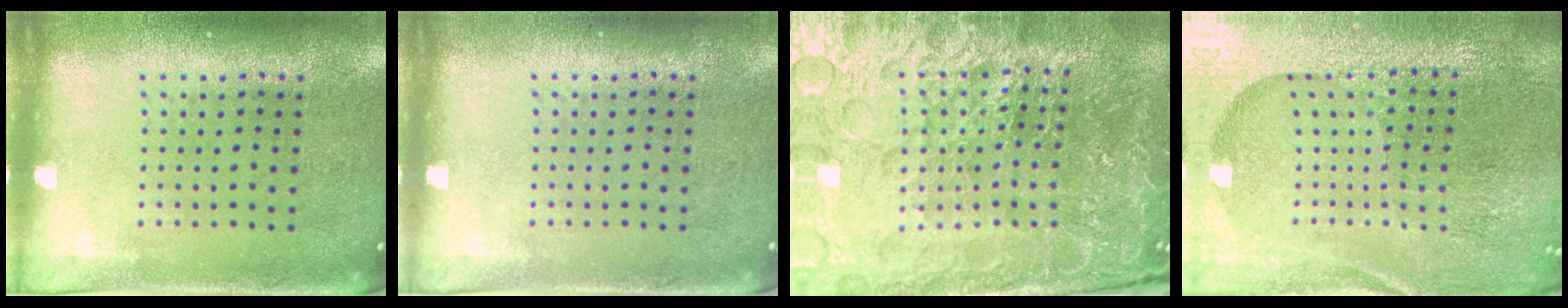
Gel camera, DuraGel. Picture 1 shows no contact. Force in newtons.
{"total": 0.0}
{"total": 6.7, "press": 6.0, "slide": 3.1}
{"total": 5.8, "press": 5.2, "slide": 2.6}